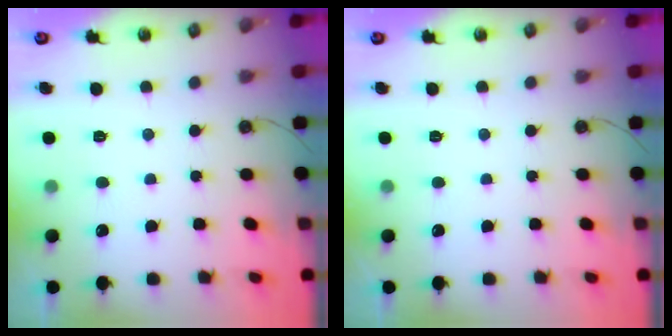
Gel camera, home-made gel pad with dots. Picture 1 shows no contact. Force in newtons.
{"total": 0.0}